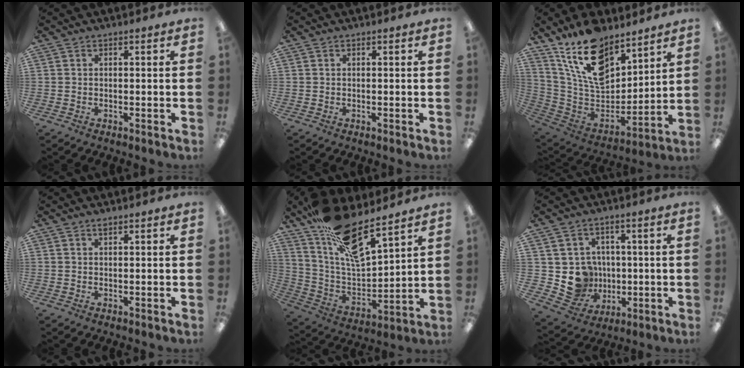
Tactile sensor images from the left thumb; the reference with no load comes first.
{"total": 0.0}
{"total": 18.3, "force": [12.6, 9.5, 9.3], "torque": [-0.174, -0.073, 0.231]}
{"total": 0.8, "force": [0.6, 0.2, 0.4], "torque": [-0.012, 0.001, 0.011]}
{"total": 17.2, "force": [12.7, 4.9, 10.5], "torque": [-0.201, -0.084, 0.225]}
{"total": 9.0, "force": [0.1, 8.9, 1.6], "torque": [-0.046, -0.001, 0.019]}